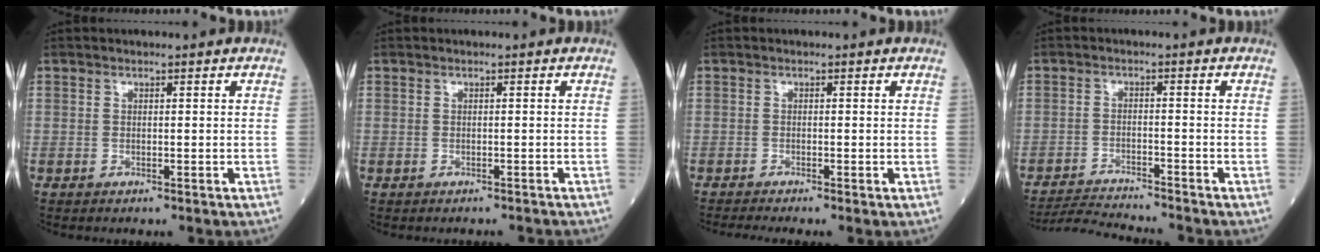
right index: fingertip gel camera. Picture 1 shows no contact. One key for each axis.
{"total": 2.6, "fx": -2.6, "fy": 0.3, "fz": 0.6, "tx": -0.005, "ty": -0.005, "tz": -0.031}
{"total": 2.3, "fx": -2.0, "fy": -0.5, "fz": 1.1, "tx": -0.020, "ty": -0.007, "tz": -0.039}
{"total": 6.9, "fx": -6.7, "fy": -1.1, "fz": 0.8, "tx": -0.017, "ty": -0.013, "tz": -0.118}